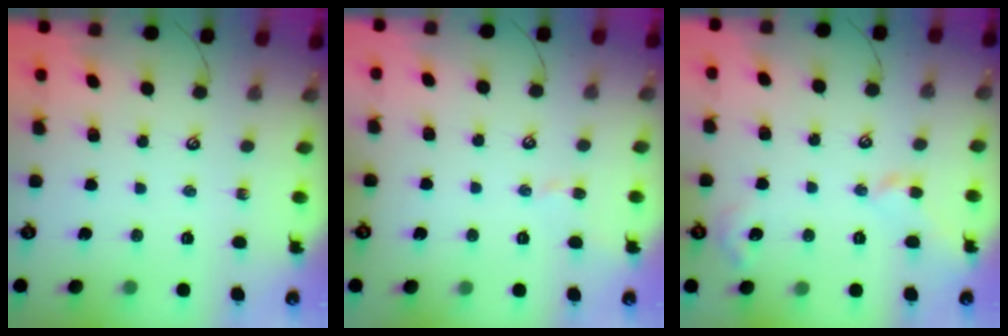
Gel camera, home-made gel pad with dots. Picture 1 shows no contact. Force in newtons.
{"total": 1.6, "press": 1.5, "slide": 0.6}
{"total": 2.6, "press": 2.6, "slide": 0.6}